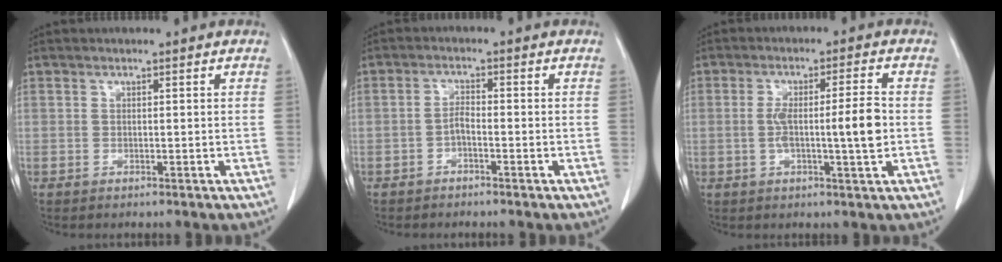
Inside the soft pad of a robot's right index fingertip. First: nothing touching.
{"total": 1.9, "force": [-1.0, 0.5, 1.5], "torque": [-0.026, 0.004, -0.021]}
{"total": 7.3, "force": [-0.7, 0.2, 7.3], "torque": [-0.128, 0.004, -0.010]}